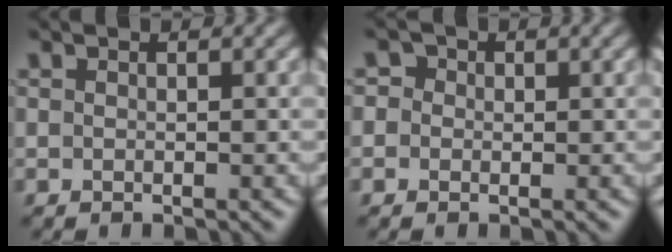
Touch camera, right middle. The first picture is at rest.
{"total": 1.9, "force": [0.4, 1.7, 0.7], "torque": [-0.007, 0.003, -0.009]}